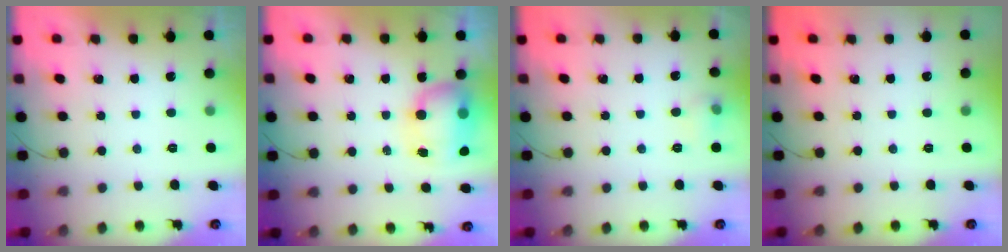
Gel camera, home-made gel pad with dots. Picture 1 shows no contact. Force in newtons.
{"total": 7.9, "press": 7.8, "slide": 1.1}
{"total": 5.5, "press": 4.9, "slide": 2.4}
{"total": 0.0}